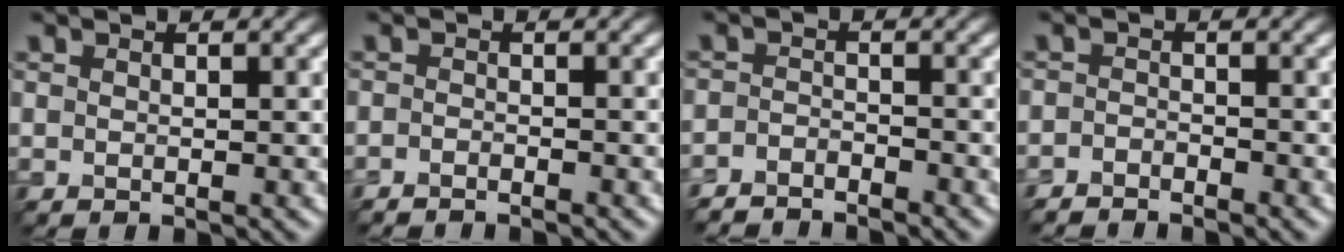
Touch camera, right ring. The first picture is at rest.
{"total": 1.3, "force": [-1.3, -0.1, 0.0], "torque": [-0.001, 0.001, -0.024]}
{"total": 3.3, "force": [-3.3, 0.3, 0.1], "torque": [-0.003, -0.001, -0.064]}
{"total": 2.0, "force": [-2.0, 0.1, -0.1], "torque": [0.002, 0.002, -0.041]}